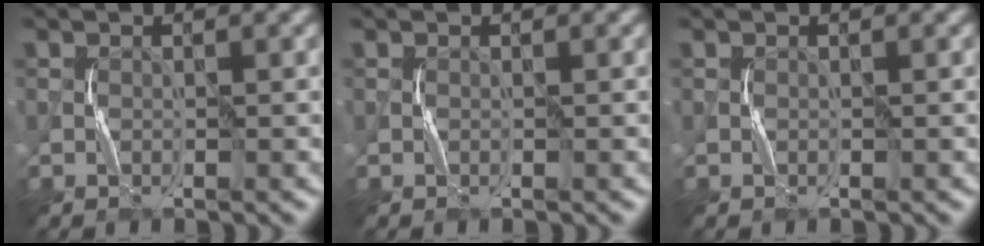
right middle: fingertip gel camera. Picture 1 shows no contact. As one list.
[{"total": 0.0}, {"total": 0.0}]